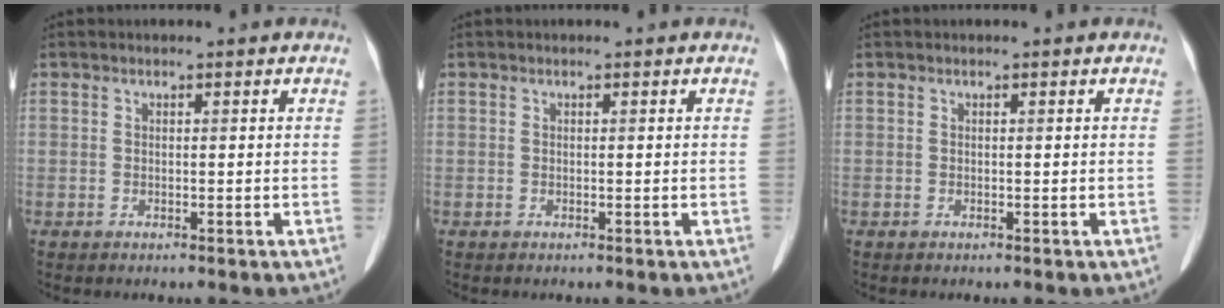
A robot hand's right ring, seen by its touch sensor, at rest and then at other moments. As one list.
[{"total": 0.0}, {"total": 0.0}]